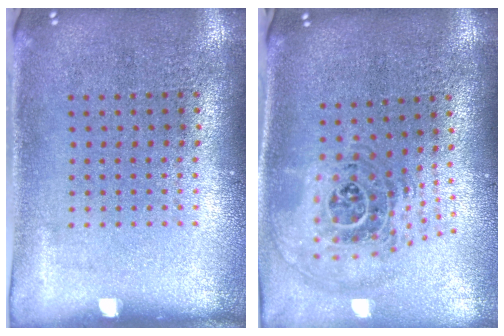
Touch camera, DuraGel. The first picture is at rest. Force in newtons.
{"total": 1.7, "press": 1.4, "slide": 0.9}